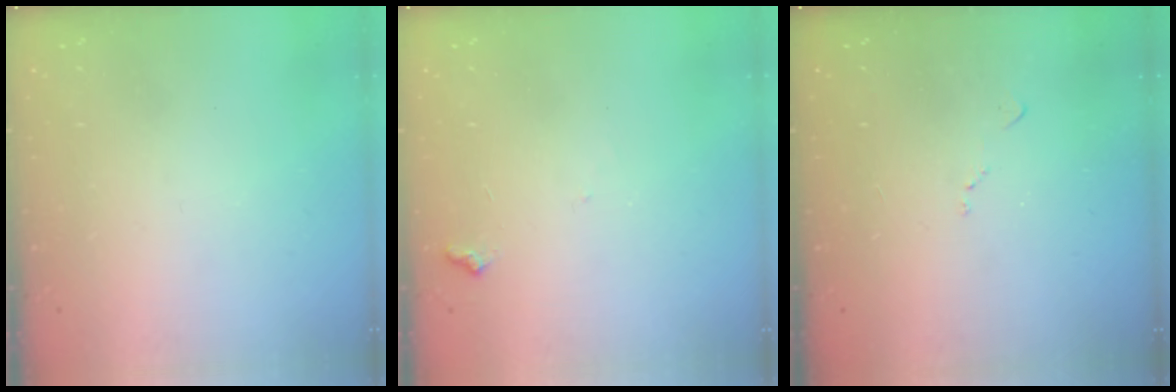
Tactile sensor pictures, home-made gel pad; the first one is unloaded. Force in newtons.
{"total": 6.0, "press": 6.0, "slide": 0.6}
{"total": 7.2, "press": 7.2, "slide": 0.9}